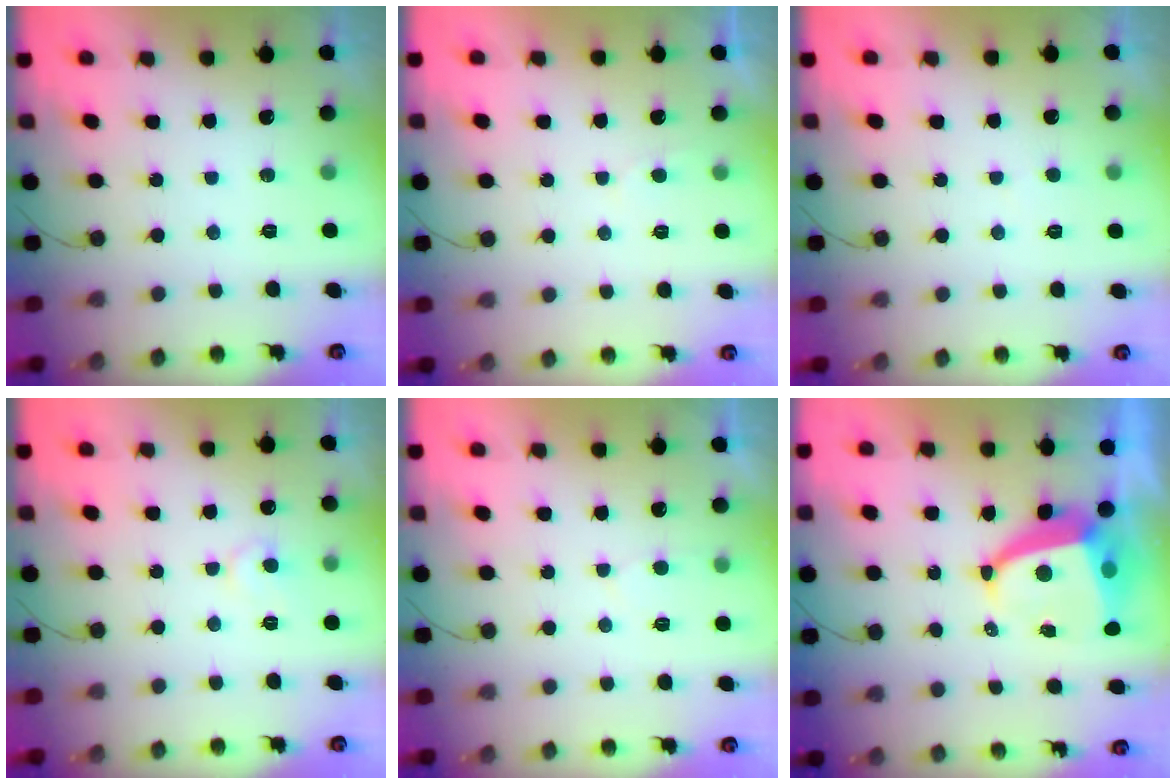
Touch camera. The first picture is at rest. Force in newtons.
{"total": 2.0, "press": 1.9, "slide": 0.3}
{"total": 1.9, "press": 1.9, "slide": 0.2}
{"total": 6.5, "press": 6.5, "slide": 0.3}
{"total": 2.3, "press": 2.3, "slide": 0.2}
{"total": 8.4, "press": 8.3, "slide": 1.1}